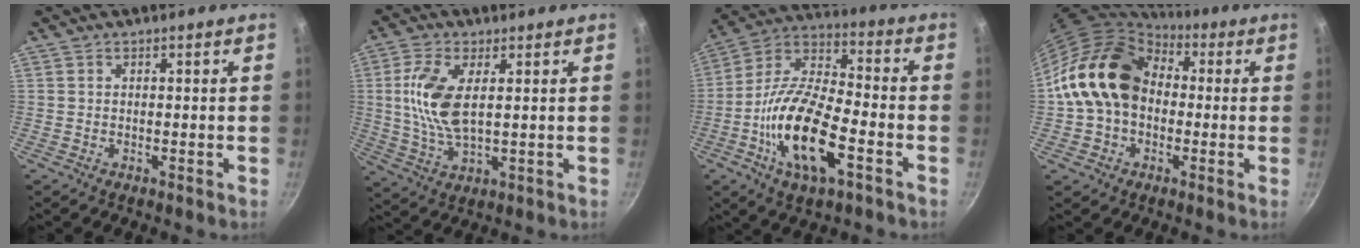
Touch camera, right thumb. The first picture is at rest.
{"total": 10.2, "force": [1.9, 4.6, 8.9], "torque": [-0.184, -0.004, 0.040]}
{"total": 18.6, "force": [-6.4, 7.4, 15.9], "torque": [-0.298, 0.031, -0.135]}
{"total": 16.8, "force": [1.0, 12.7, 10.9], "torque": [-0.164, 0.036, 0.005]}